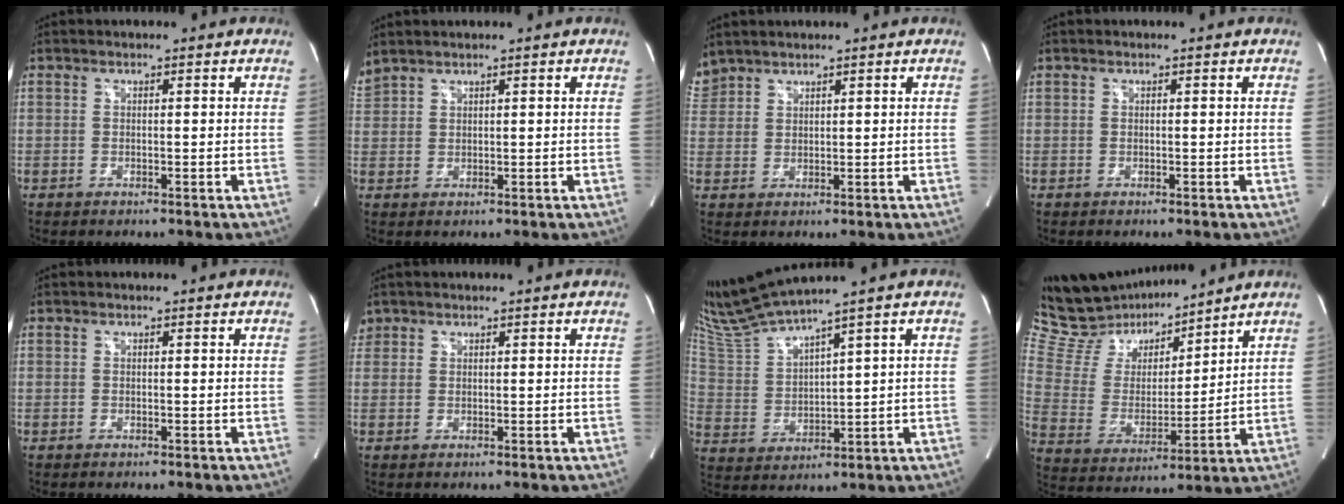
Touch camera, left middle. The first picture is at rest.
{"total": 2.7, "force": [2.6, 0.3, 0.7], "torque": [-0.031, 0.022, 0.062]}
{"total": 3.7, "force": [3.5, 1.1, 0.3], "torque": [-0.022, 0.020, 0.082]}
{"total": 0.0}
{"total": 0.0}
{"total": 2.0, "force": [1.4, 1.4, 0.0], "torque": [0.001, 0.015, 0.028]}
{"total": 9.2, "force": [8.4, -1.7, 3.4], "torque": [-0.086, -0.001, 0.180]}
{"total": 16.2, "force": [15.0, 4.2, 4.1], "torque": [-0.085, 0.004, 0.277]}